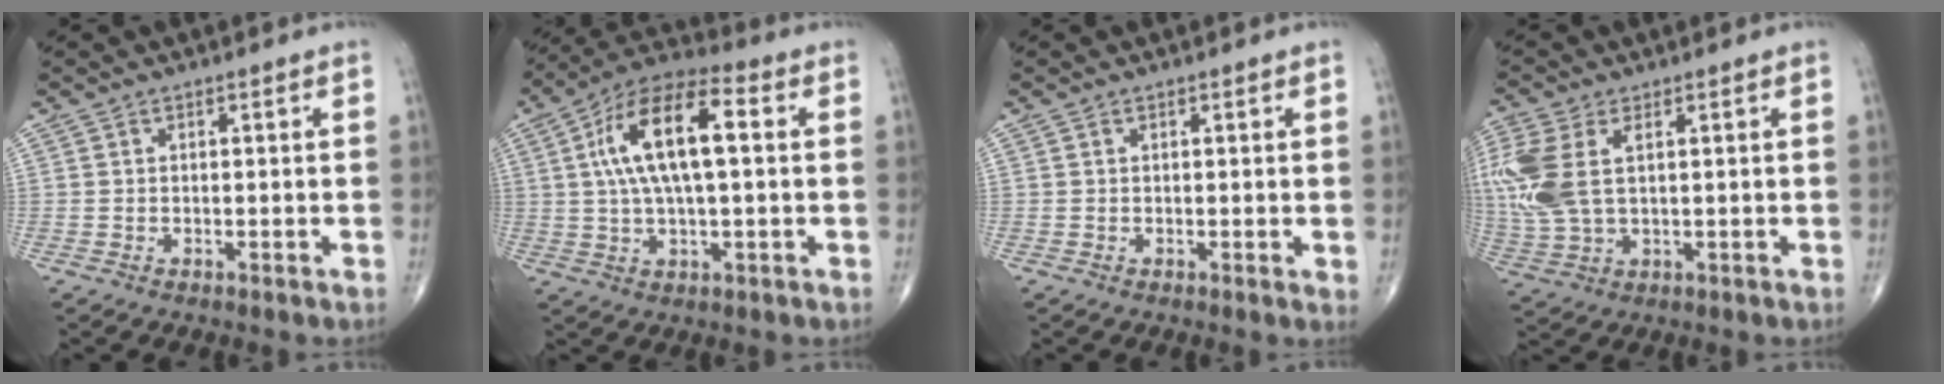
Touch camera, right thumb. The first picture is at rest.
{"total": 15.7, "force": [2.6, 6.2, 14.2], "torque": [-0.260, 0.027, 0.038]}
{"total": 1.0, "force": [0.3, 0.3, 0.9], "torque": [-0.017, -0.004, 0.003]}
{"total": 12.2, "force": [2.6, 6.7, 9.8], "torque": [-0.260, 0.005, 0.059]}